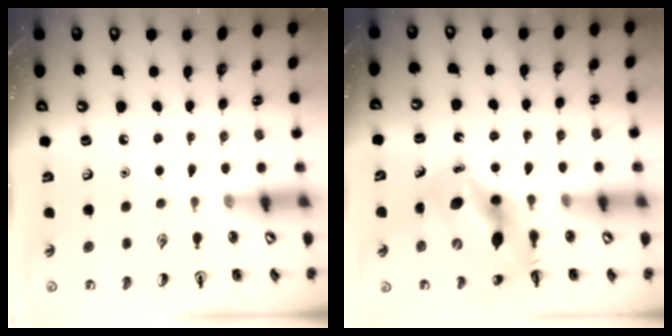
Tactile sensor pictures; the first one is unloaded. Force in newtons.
{"total": 12.9, "press": 12.4, "slide": 3.4}